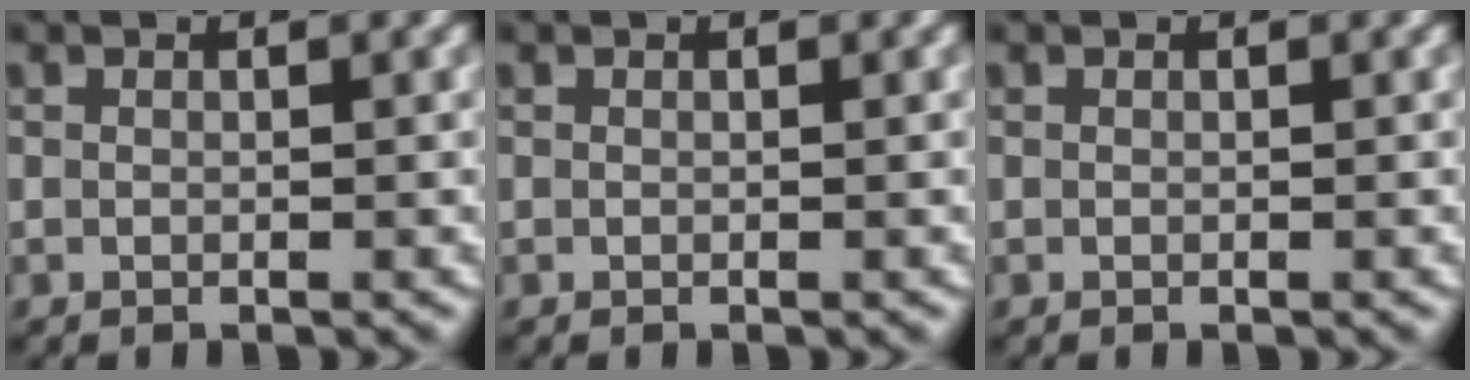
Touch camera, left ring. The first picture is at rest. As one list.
[{"total": 0.0}, {"total": 0.0}]